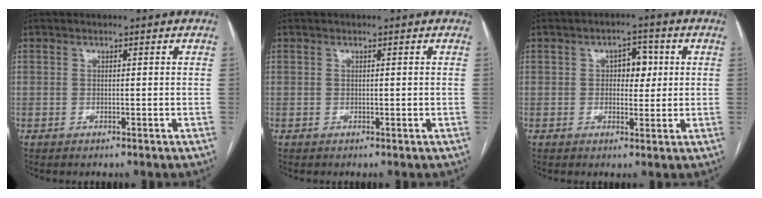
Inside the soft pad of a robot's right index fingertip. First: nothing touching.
{"total": 0.0}
{"total": 4.3, "force": [0.7, 2.5, 3.4], "torque": [-0.046, 0.012, 0.012]}